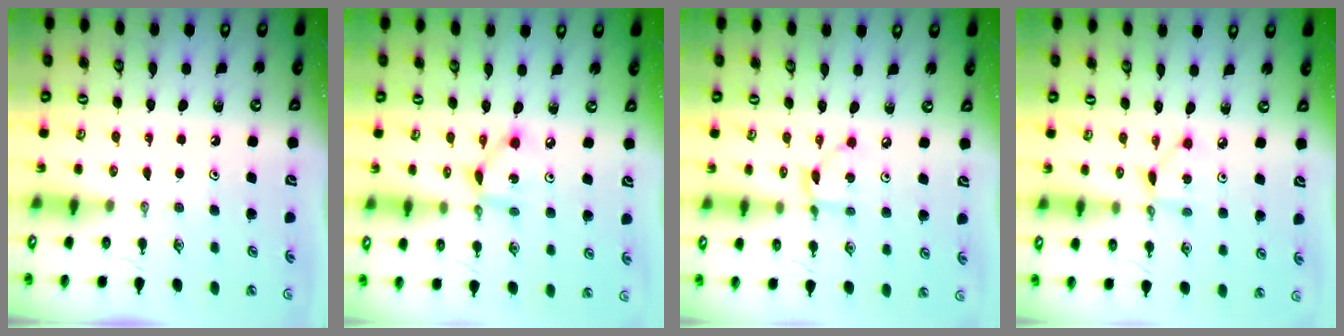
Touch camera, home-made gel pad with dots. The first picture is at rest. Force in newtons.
{"total": 6.2, "press": 6.2, "slide": 0.2}
{"total": 3.1, "press": 3.1, "slide": 0.2}
{"total": 2.9, "press": 2.9, "slide": 0.1}